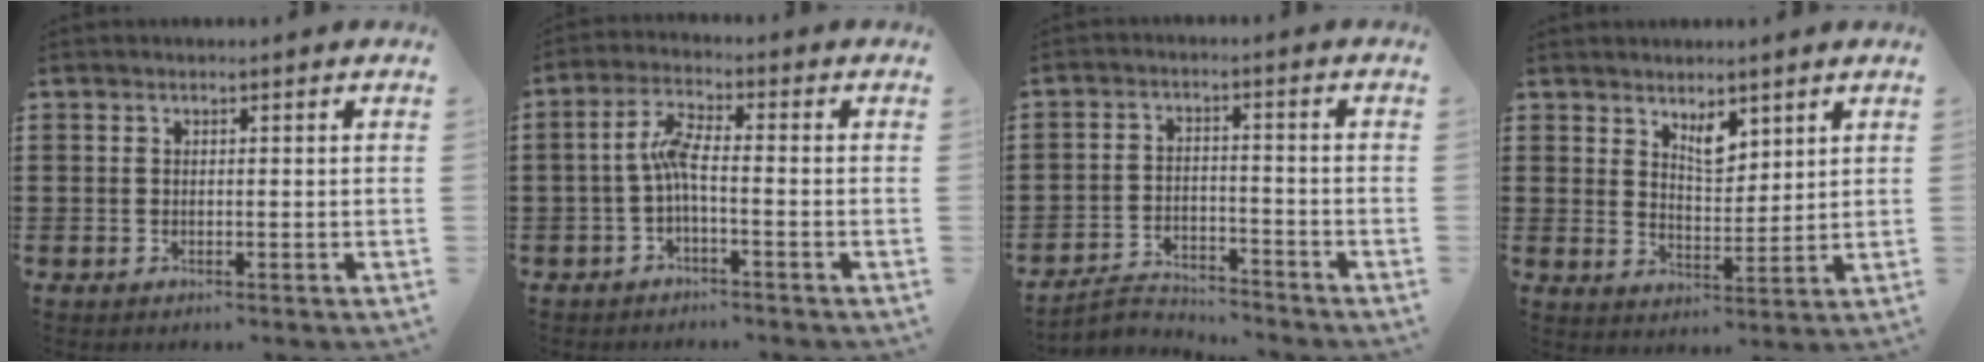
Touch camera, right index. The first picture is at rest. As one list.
[{"total": 4.8, "force": [-1.1, 1.1, 4.5], "torque": [-0.099, 0.001, -0.026]}, {"total": 3.7, "force": [-3.5, 1.0, 0.5], "torque": [-0.020, 0.006, -0.074]}, {"total": 4.6, "force": [3.3, 2.0, 2.6], "torque": [-0.043, -0.008, 0.055]}]